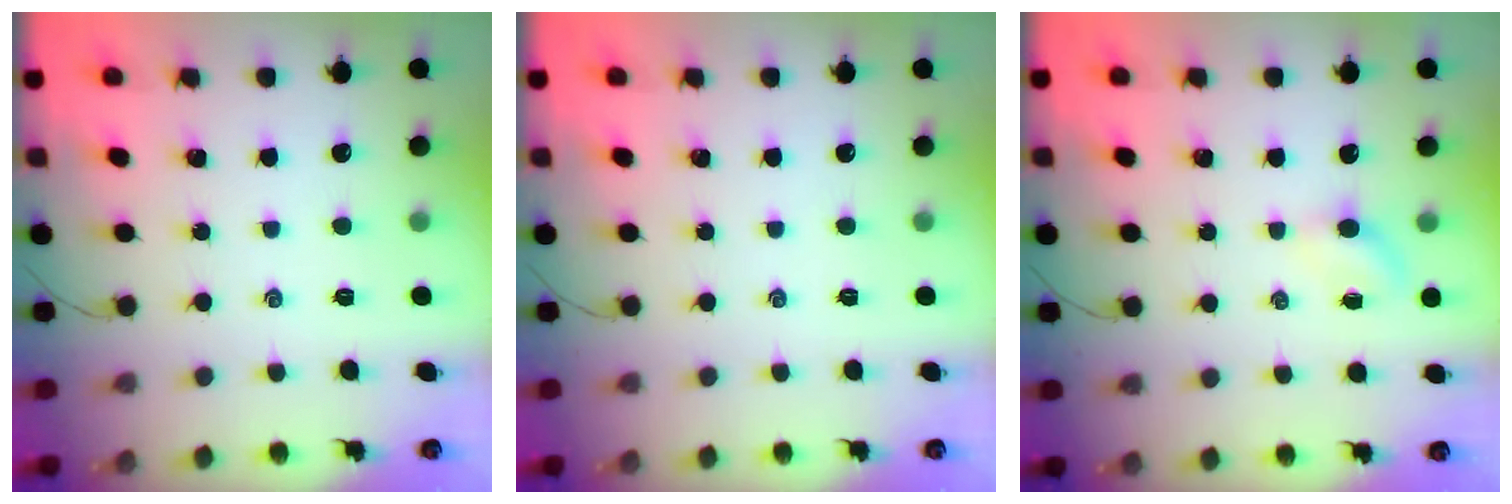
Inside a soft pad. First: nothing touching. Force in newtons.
{"total": 0.0}
{"total": 2.8, "press": 2.7, "slide": 0.9}